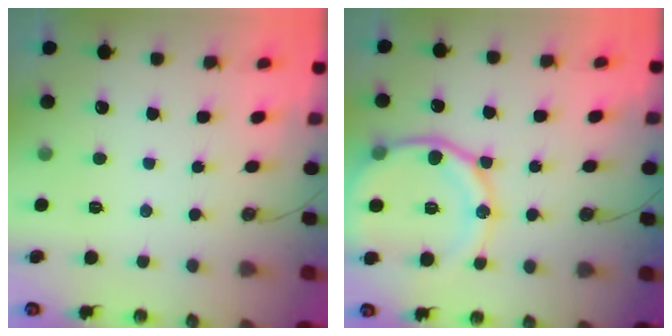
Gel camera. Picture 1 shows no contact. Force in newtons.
{"total": 15.6, "press": 15.5, "slide": 1.8}